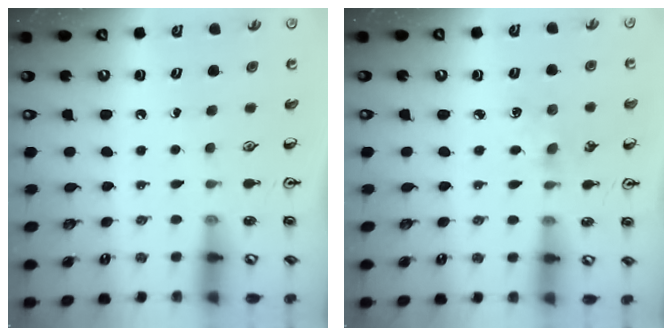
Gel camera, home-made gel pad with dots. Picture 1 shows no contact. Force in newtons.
{"total": 4.5, "press": 4.4, "slide": 0.6}